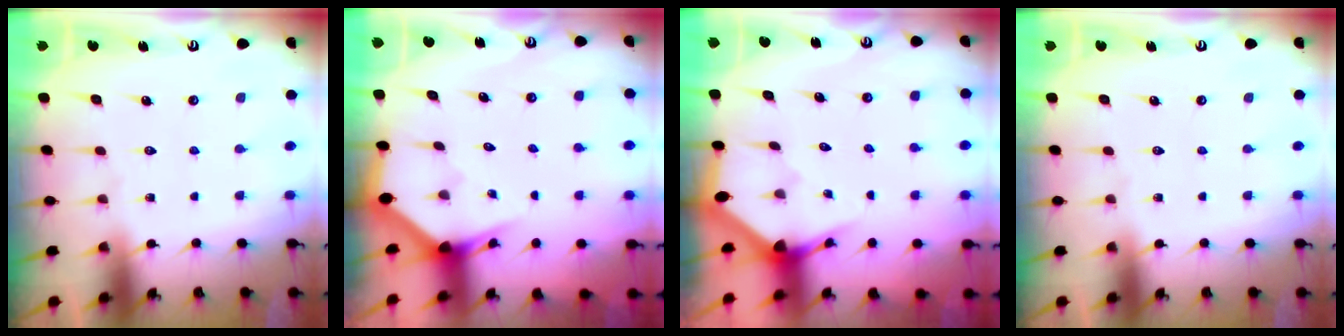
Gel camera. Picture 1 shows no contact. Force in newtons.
{"total": 2.6, "press": 2.6, "slide": 0.2}
{"total": 3.1, "press": 3.1, "slide": 0.2}
{"total": 0.0}